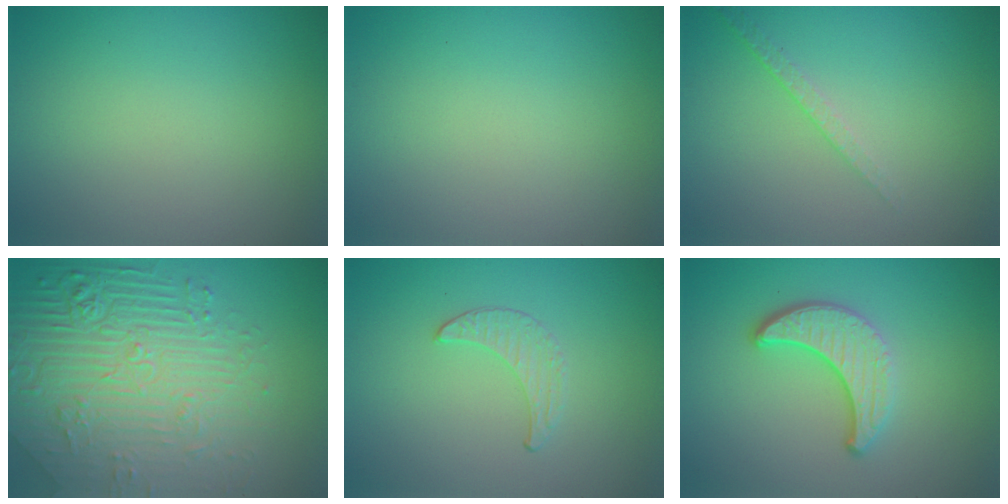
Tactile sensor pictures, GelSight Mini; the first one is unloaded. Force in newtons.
{"total": 0.0}
{"total": 1.4, "press": 0.8, "slide": 1.1}
{"total": 7.2, "press": 5.7, "slide": 4.4}
{"total": 0.8, "press": 0.8, "slide": 0.2}
{"total": 3.6, "press": 3.1, "slide": 1.8}